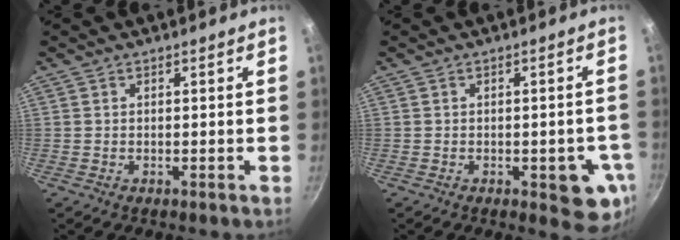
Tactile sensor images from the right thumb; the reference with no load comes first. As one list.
[{"total": 8.1, "force": [-2.4, 3.4, 6.9], "torque": [-0.055, 0.002, -0.027]}]